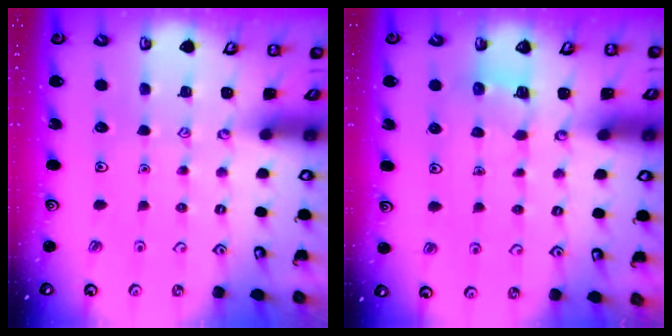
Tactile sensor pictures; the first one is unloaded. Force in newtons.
{"total": 3.9, "press": 3.9, "slide": 0.3}